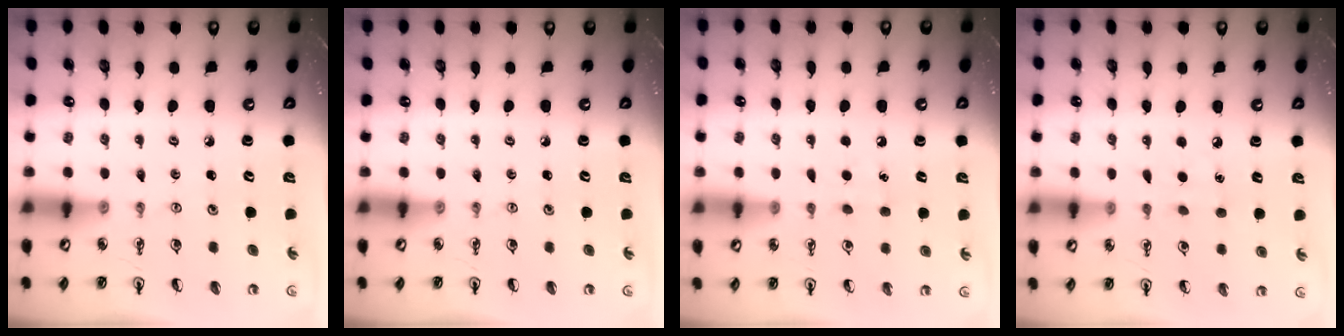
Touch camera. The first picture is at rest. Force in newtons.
{"total": 0.0}
{"total": 5.4, "press": 5.4, "slide": 0.7}
{"total": 5.1, "press": 5.1, "slide": 0.5}